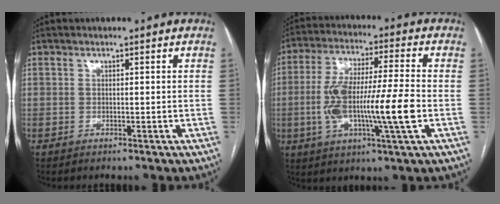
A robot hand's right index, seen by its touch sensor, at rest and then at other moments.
{"total": 14.6, "force": [-2.5, 1.1, 14.4], "torque": [-0.278, 0.005, -0.046]}